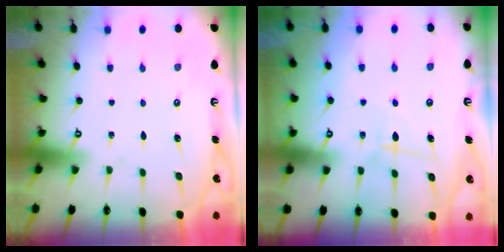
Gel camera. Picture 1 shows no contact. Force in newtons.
{"total": 6.5, "press": 6.4, "slide": 1.0}